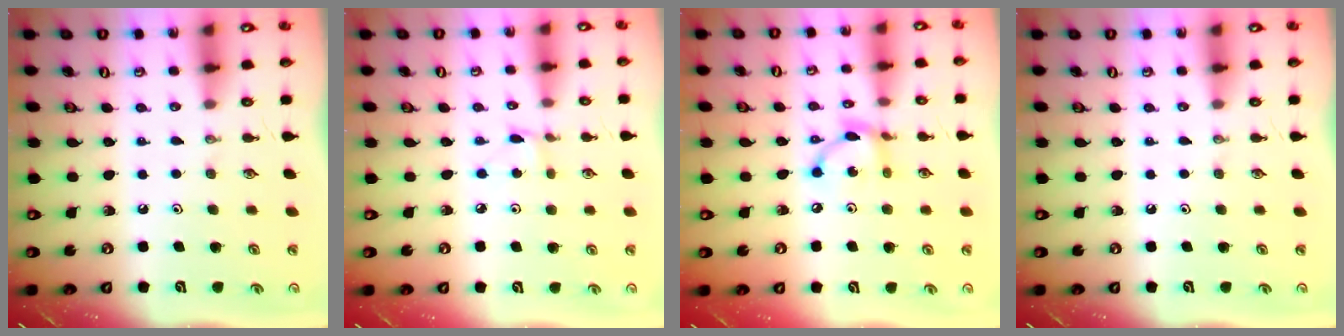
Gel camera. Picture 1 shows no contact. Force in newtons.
{"total": 2.5, "press": 2.4, "slide": 0.3}
{"total": 7.9, "press": 7.9, "slide": 0.2}
{"total": 0.0}